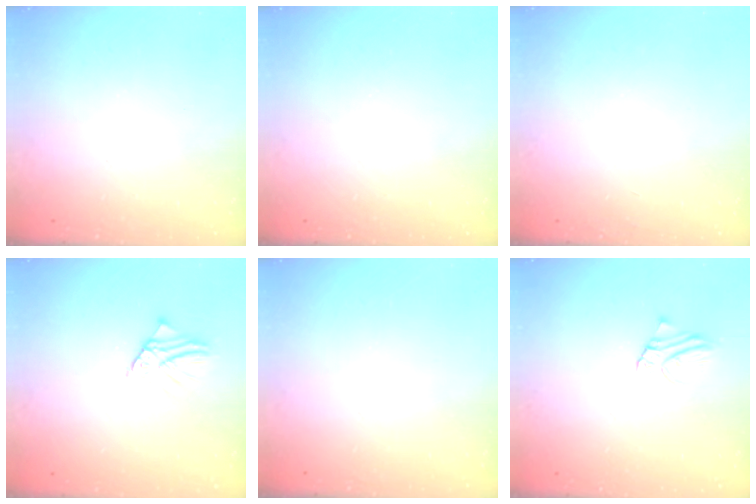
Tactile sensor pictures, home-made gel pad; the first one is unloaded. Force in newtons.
{"total": 0.0}
{"total": 3.0, "press": 3.0, "slide": 0.3}
{"total": 2.6, "press": 2.6, "slide": 0.4}
{"total": 0.0}
{"total": 2.3, "press": 2.3, "slide": 0.2}